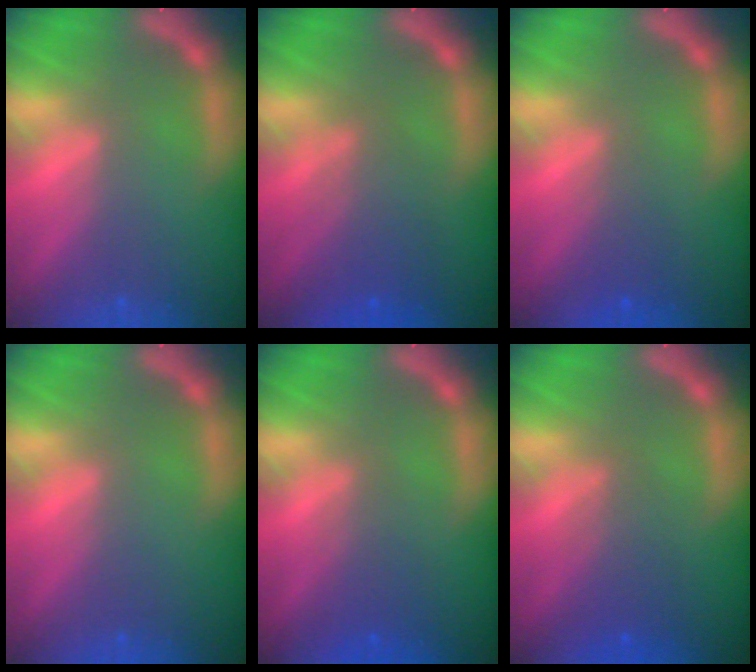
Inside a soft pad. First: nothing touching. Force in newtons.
{"total": 4.1}
{"total": 2.0}
{"total": 0.0}
{"total": 2.5}
{"total": 3.0}